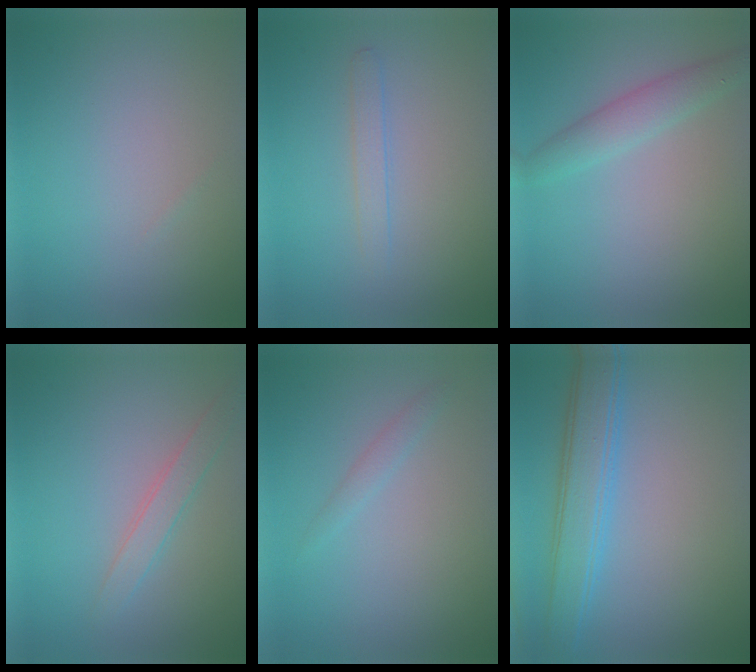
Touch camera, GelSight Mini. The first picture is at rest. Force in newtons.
{"total": 1.3, "press": 1.3, "slide": 0.1}
{"total": 2.5, "press": 2.5, "slide": 0.0}
{"total": 2.0, "press": 2.0, "slide": 0.1}
{"total": 1.0, "press": 1.0, "slide": 0.0}
{"total": 4.6, "press": 4.6, "slide": 0.1}